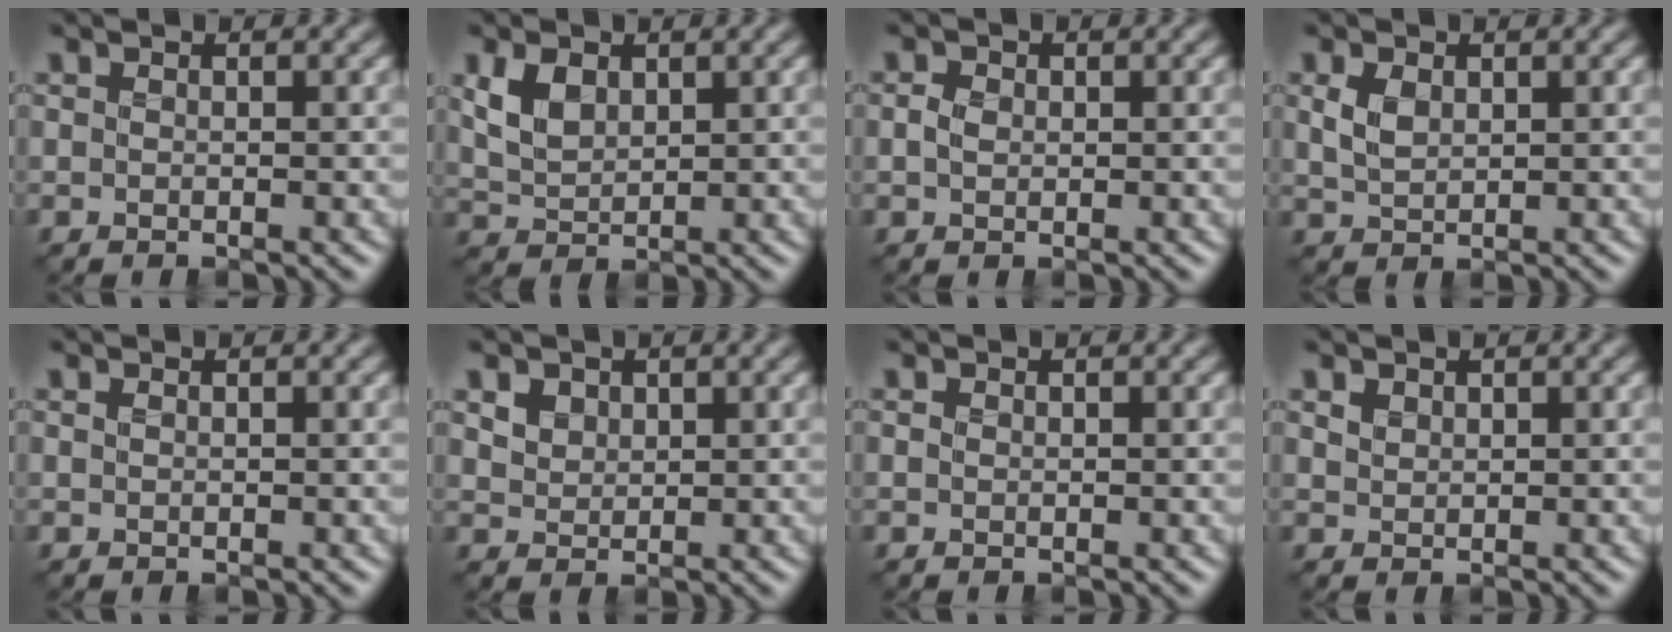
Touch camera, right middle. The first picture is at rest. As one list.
[{"total": 3.0, "force": [1.0, 2.0, 2.0], "torque": [-0.050, -0.001, 0.023]}, {"total": 1.1, "force": [-0.2, 0.9, 0.6], "torque": [-0.015, 0.000, -0.004]}, {"total": 1.8, "force": [0.5, 1.2, 1.2], "torque": [-0.035, -0.003, 0.015]}, {"total": 0.0}, {"total": 3.3, "force": [1.8, 2.4, 1.5], "torque": [-0.053, 0.005, 0.038]}, {"total": 0.0}, {"total": 0.9, "force": [0.6, 0.6, 0.3], "torque": [-0.011, -0.001, 0.015]}]